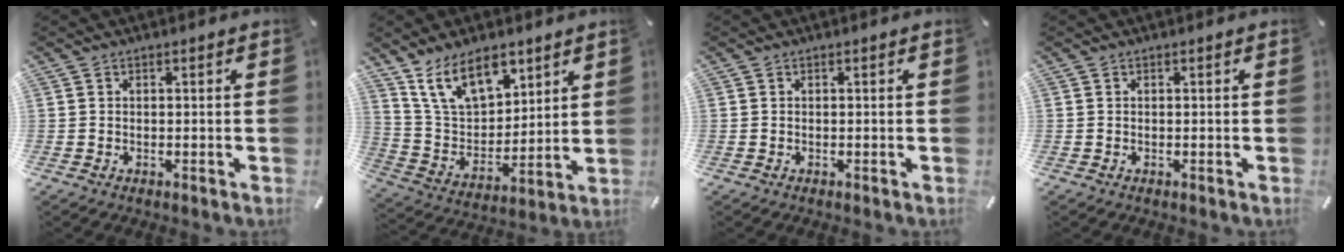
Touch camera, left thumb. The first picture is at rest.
{"total": 14.4, "force": [9.6, 8.2, 6.9], "torque": [-0.144, -0.043, 0.182]}
{"total": 0.0}
{"total": 0.0}